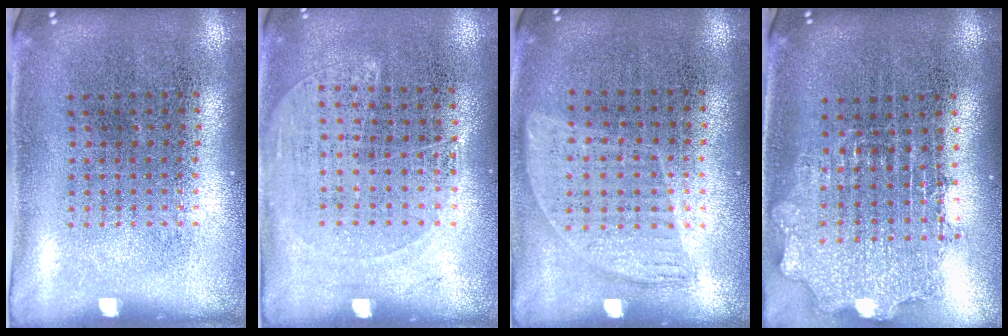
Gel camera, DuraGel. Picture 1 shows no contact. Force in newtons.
{"total": 1.3, "press": 1.0, "slide": 0.7}
{"total": 1.0, "press": 0.8, "slide": 0.5}
{"total": 1.9, "press": 1.5, "slide": 1.1}